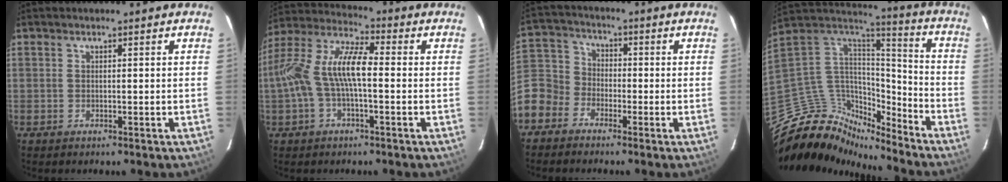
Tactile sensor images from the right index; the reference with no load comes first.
{"total": 12.7, "force": [-1.1, 4.2, 11.9], "torque": [-0.246, 0.016, -0.025]}
{"total": 9.6, "force": [-5.1, 7.8, 2.3], "torque": [-0.068, 0.033, -0.114]}
{"total": 14.3, "force": [-13.1, 5.2, 2.5], "torque": [-0.068, 0.045, -0.256]}